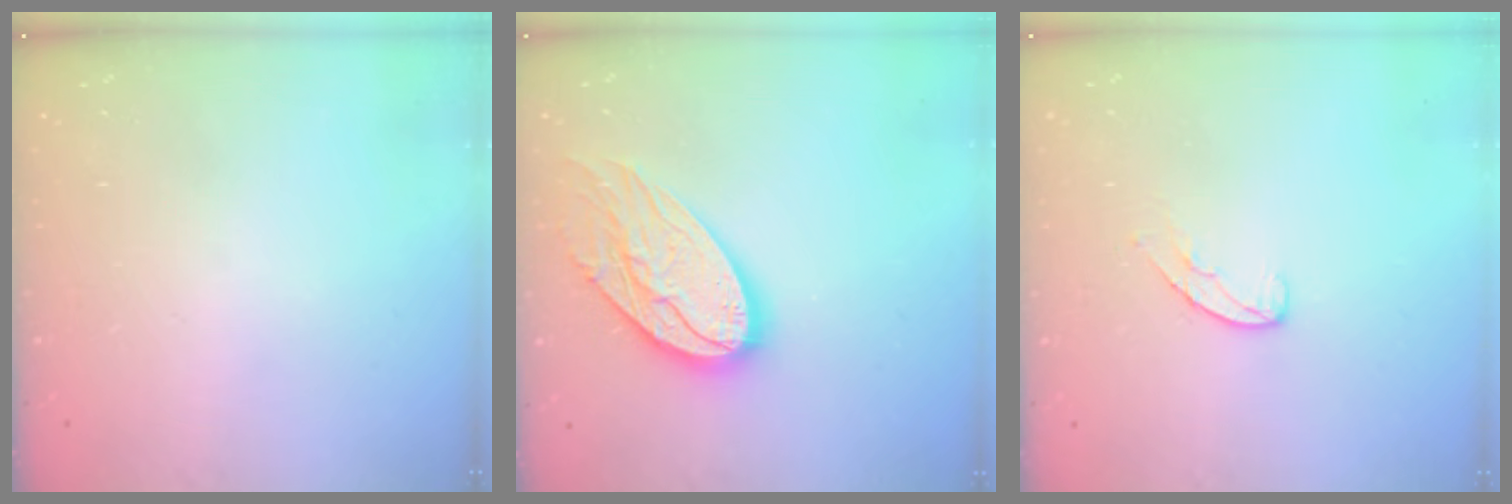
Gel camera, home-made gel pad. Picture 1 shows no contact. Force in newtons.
{"total": 17.3, "press": 17.3, "slide": 1.4}
{"total": 6.3, "press": 6.3, "slide": 0.6}